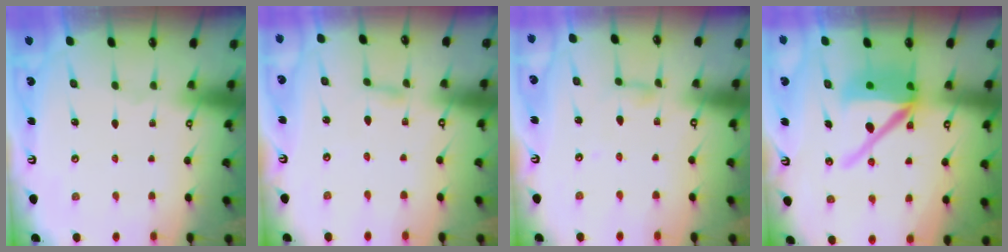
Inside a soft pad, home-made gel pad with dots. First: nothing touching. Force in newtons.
{"total": 1.6, "press": 1.6, "slide": 0.2}
{"total": 3.8, "press": 3.8, "slide": 0.1}
{"total": 13.9, "press": 13.7, "slide": 1.9}